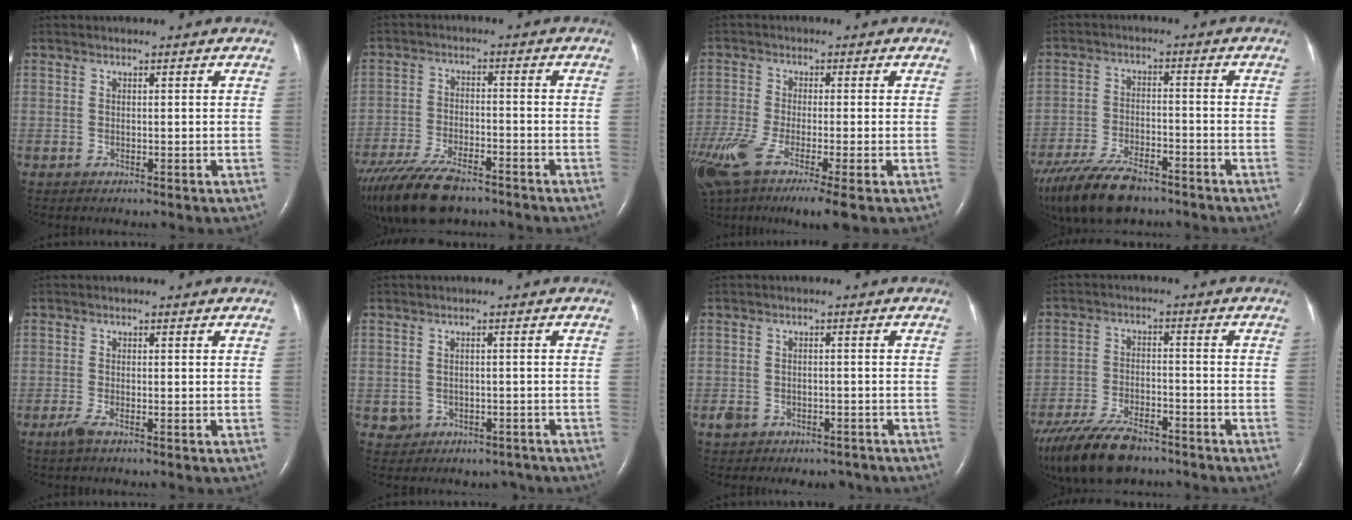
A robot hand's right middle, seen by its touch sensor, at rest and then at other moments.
{"total": 14.7, "force": [-11.5, 4.6, 8.0], "torque": [-0.174, -0.030, -0.194]}
{"total": 13.7, "force": [-8.1, 2.1, 10.8], "torque": [-0.241, -0.042, -0.145]}
{"total": 13.4, "force": [-10.3, 4.5, 7.3], "torque": [-0.152, -0.024, -0.177]}
{"total": 1.7, "force": [-1.1, 0.3, 1.3], "torque": [-0.037, -0.005, -0.025]}
{"total": 4.4, "force": [-2.5, 3.6, 0.7], "torque": [-0.011, 0.016, -0.026]}
{"total": 4.7, "force": [-3.4, 3.1, 1.1], "torque": [-0.022, 0.015, -0.042]}
{"total": 14.4, "force": [-11.1, 5.1, 7.6], "torque": [-0.166, -0.024, -0.189]}